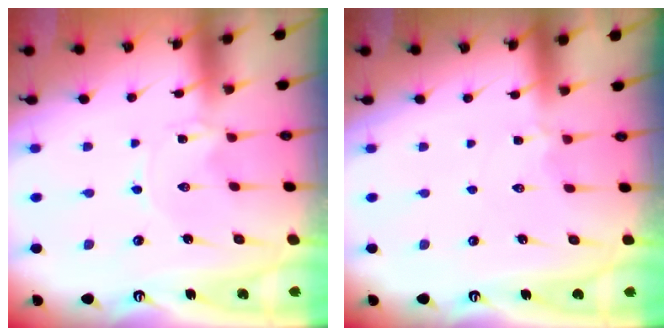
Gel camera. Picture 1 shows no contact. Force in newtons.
{"total": 1.9, "press": 1.8, "slide": 0.5}